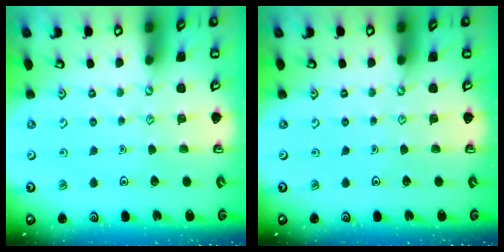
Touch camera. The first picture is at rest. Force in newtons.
{"total": 0.0}